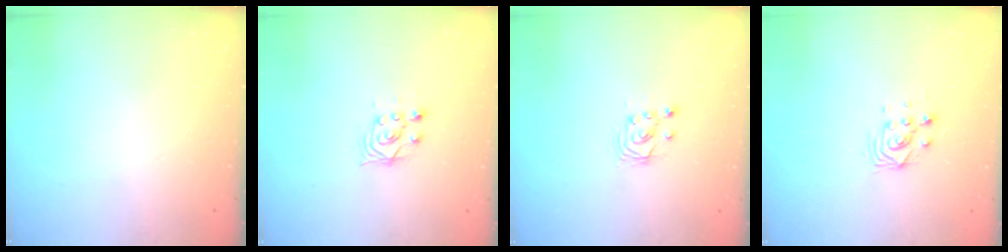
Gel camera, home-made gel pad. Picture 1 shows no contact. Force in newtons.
{"total": 4.0, "press": 4.0, "slide": 0.7}
{"total": 2.9, "press": 2.9, "slide": 0.2}
{"total": 6.2, "press": 6.2, "slide": 0.2}